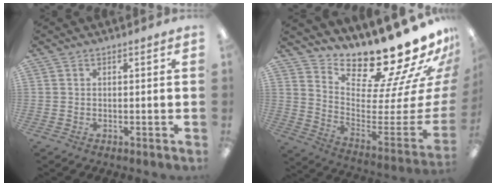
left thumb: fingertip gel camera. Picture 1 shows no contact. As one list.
[{"total": 19.7, "force": [17.8, 3.3, 7.8], "torque": [-0.098, -0.171, 0.289]}]